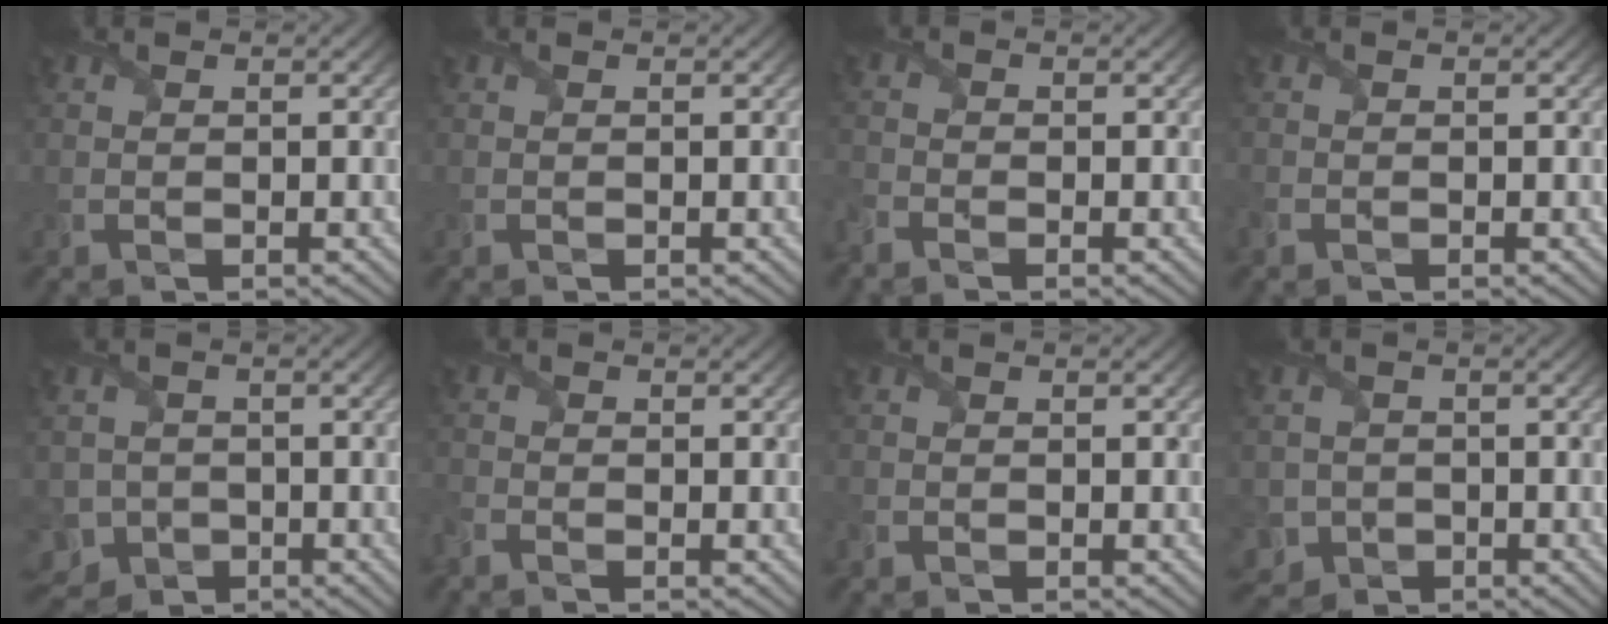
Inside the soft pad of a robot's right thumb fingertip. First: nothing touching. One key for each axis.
{"total": 0.0}
{"total": 2.4, "fx": -2.0, "fy": 0.9, "fz": 0.7, "tx": -0.023, "ty": -0.012, "tz": -0.055}
{"total": 1.2, "fx": -0.9, "fy": 0.8, "fz": 0.3, "tx": -0.010, "ty": -0.005, "tz": -0.022}
{"total": 6.0, "fx": -2.8, "fy": 5.0, "fz": 1.9, "tx": -0.053, "ty": -0.022, "tz": -0.051}
{"total": 2.1, "fx": -1.7, "fy": 0.8, "fz": 0.7, "tx": -0.025, "ty": -0.012, "tz": -0.048}
{"total": 0.9, "fx": -0.7, "fy": 0.5, "fz": 0.1, "tx": -0.005, "ty": -0.005, "tz": -0.015}
{"total": 4.2, "fx": -1.7, "fy": 3.8, "fz": 0.9, "tx": -0.030, "ty": -0.012, "tz": -0.039}